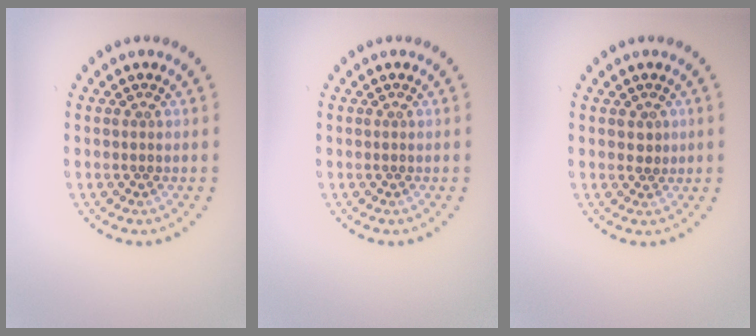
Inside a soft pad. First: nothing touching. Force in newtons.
{"total": 0.0}
{"total": 1.0, "press": 0.9, "slide": 0.4}